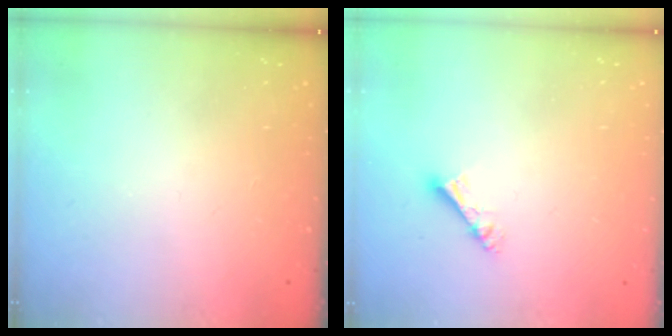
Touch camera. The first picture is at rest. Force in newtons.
{"total": 3.7, "press": 3.7, "slide": 0.5}